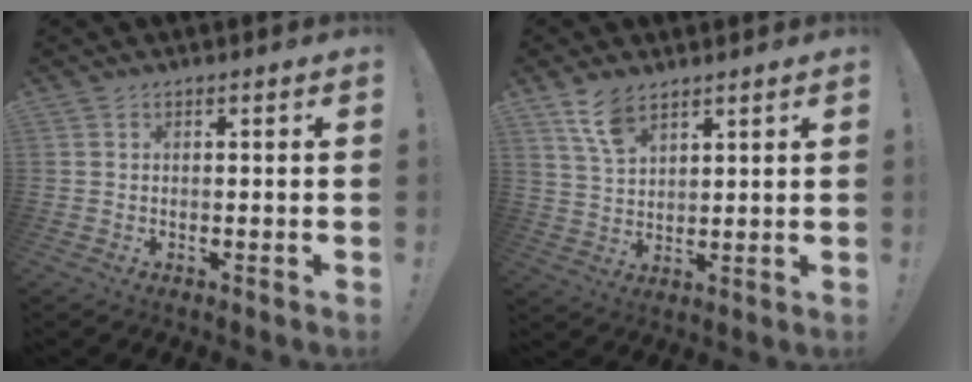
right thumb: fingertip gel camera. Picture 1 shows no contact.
{"total": 7.7, "force": [5.4, 3.5, 4.3], "torque": [-0.081, -0.021, 0.102]}